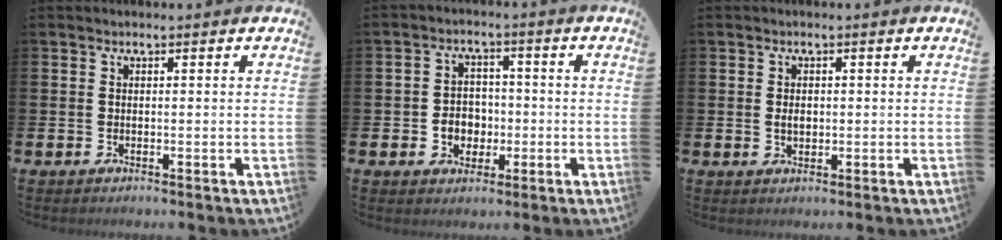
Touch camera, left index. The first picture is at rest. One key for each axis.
{"total": 3.9, "fx": -1.3, "fy": 3.4, "fz": 1.3, "tx": -0.014, "ty": 0.000, "tz": -0.034}
{"total": 1.5, "fx": -0.5, "fy": 1.0, "fz": 1.0, "tx": -0.008, "ty": 0.004, "tz": -0.014}